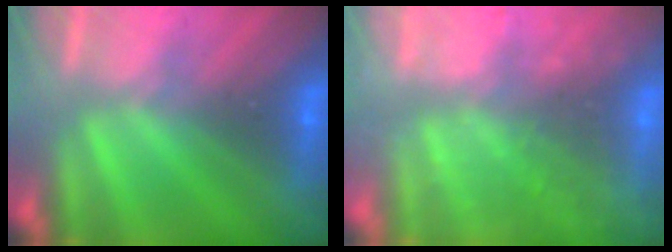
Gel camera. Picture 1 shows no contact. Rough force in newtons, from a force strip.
{"total": 8.0}